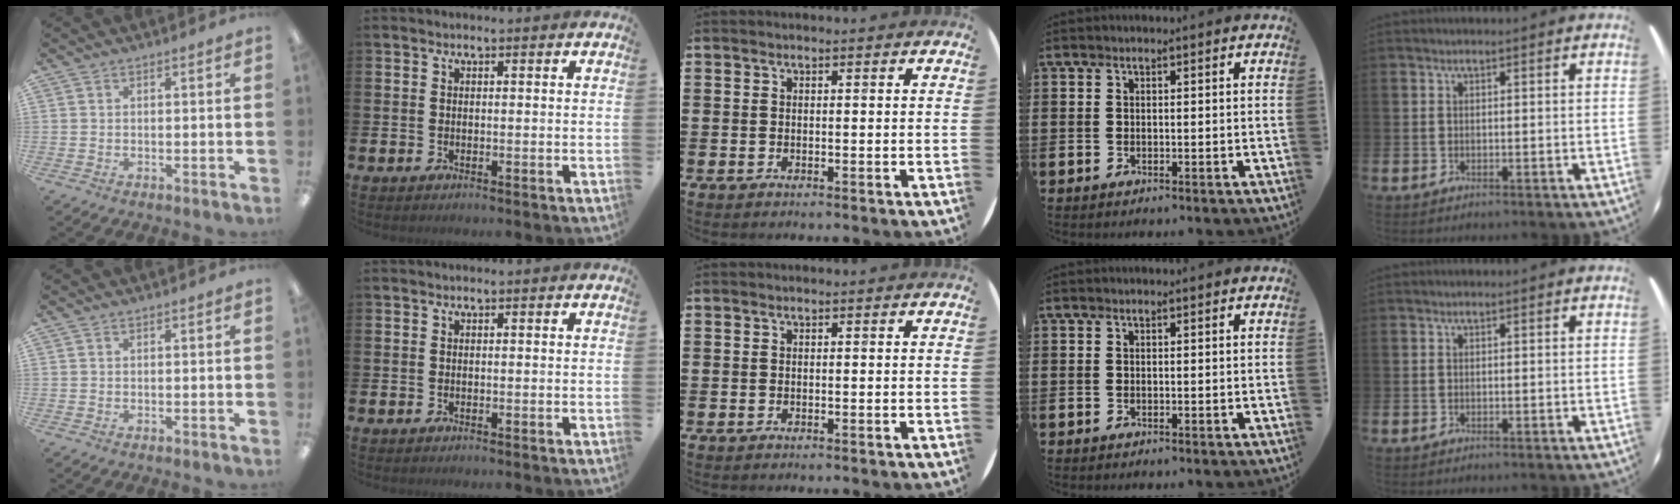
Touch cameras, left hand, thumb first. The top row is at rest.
{}